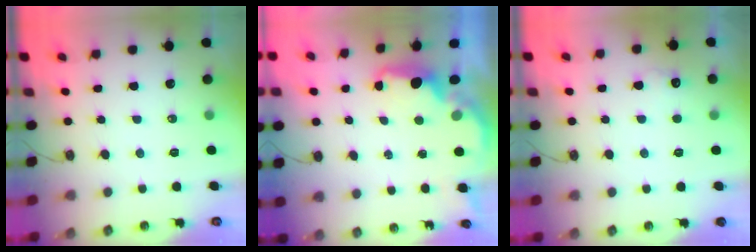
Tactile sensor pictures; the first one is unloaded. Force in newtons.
{"total": 2.0, "press": 1.9, "slide": 0.8}
{"total": 5.7, "press": 5.6, "slide": 1.3}